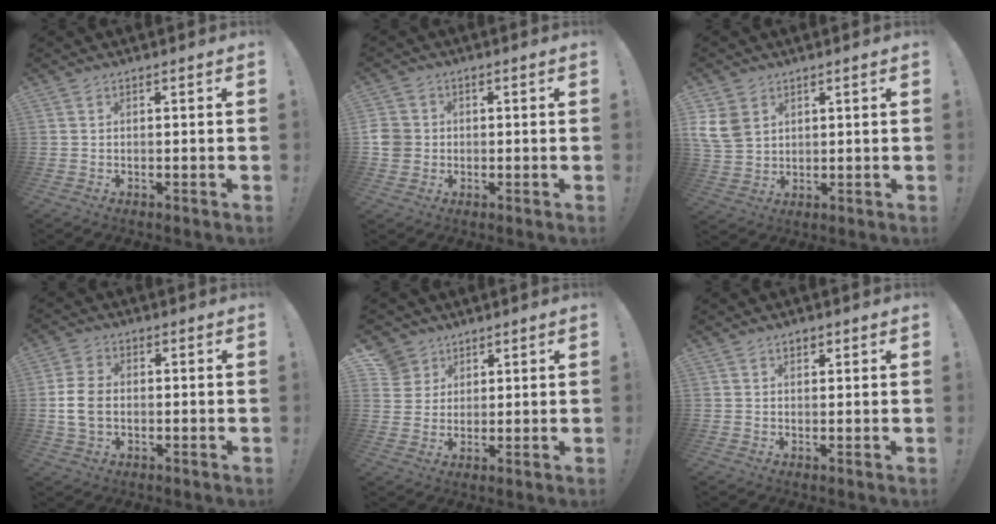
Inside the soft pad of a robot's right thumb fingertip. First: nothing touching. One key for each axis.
{"total": 5.5, "fx": -0.5, "fy": 5.0, "fz": 2.1, "tx": -0.045, "ty": 0.008, "tz": -0.007}
{"total": 8.8, "fx": 3.6, "fy": 6.6, "fz": 4.7, "tx": -0.094, "ty": -0.015, "tz": 0.073}
{"total": 8.2, "fx": -0.4, "fy": 5.7, "fz": 5.8, "tx": -0.108, "ty": 0.005, "tz": -0.005}
{"total": 6.7, "fx": 4.0, "fy": 5.3, "fz": 0.6, "tx": -0.015, "ty": -0.026, "tz": 0.079}
{"total": 1.5, "fx": 0.9, "fy": 1.1, "fz": 0.6, "tx": -0.003, "ty": -0.003, "tz": 0.014}